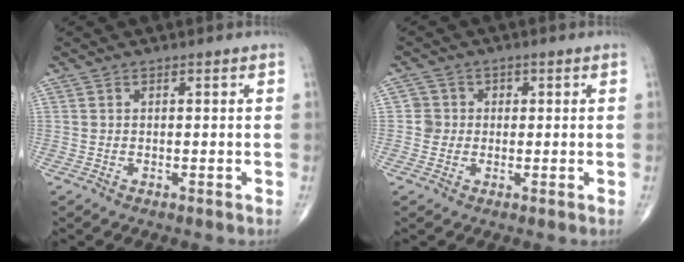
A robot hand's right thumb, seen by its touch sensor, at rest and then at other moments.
{"total": 3.1, "force": [0.0, 3.1, 0.1], "torque": [0.028, 0.009, -0.005]}